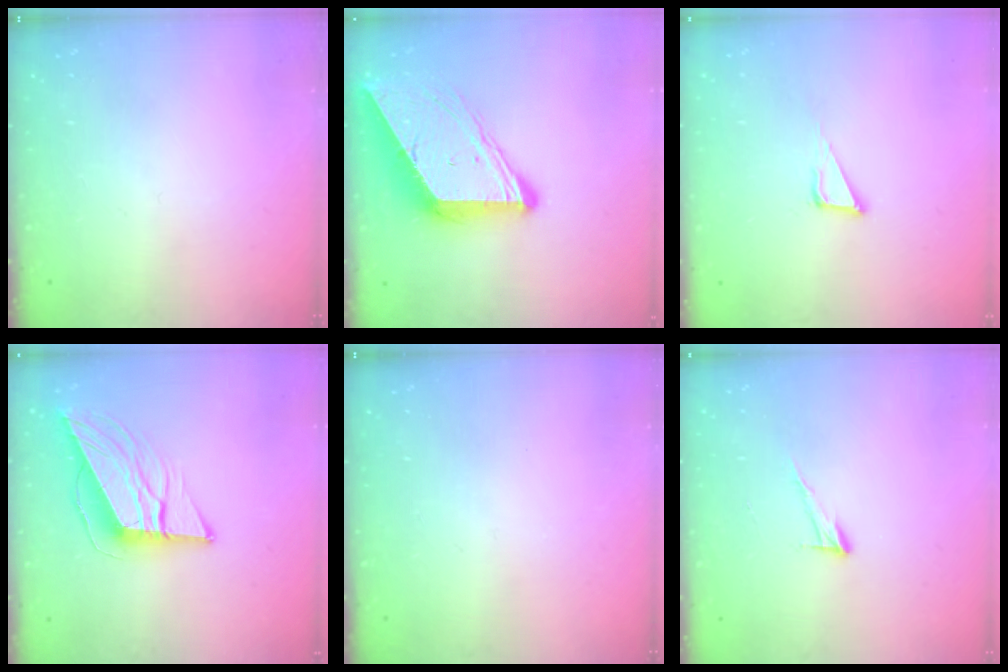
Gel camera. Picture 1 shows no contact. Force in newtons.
{"total": 10.9, "press": 10.8, "slide": 1.0}
{"total": 3.8, "press": 3.8, "slide": 0.2}
{"total": 12.4, "press": 12.3, "slide": 1.5}
{"total": 0.0}
{"total": 5.9, "press": 5.9, "slide": 0.3}